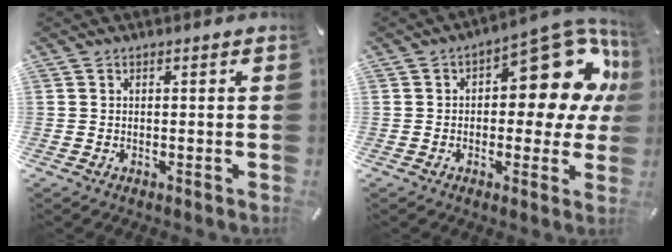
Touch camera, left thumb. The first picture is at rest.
{"total": 17.1, "force": [6.1, 8.5, 13.6], "torque": [-0.153, -0.055, 0.097]}